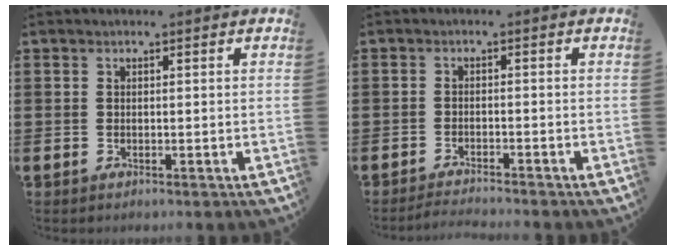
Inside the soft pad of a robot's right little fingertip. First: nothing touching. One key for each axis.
{"total": 1.5, "fx": -1.5, "fy": -0.2, "fz": 0.2, "tx": -0.004, "ty": 0.004, "tz": -0.030}